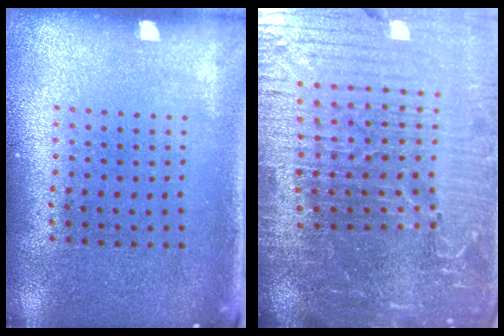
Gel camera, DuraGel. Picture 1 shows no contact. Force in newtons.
{"total": 7.1, "press": 6.2, "slide": 3.6}